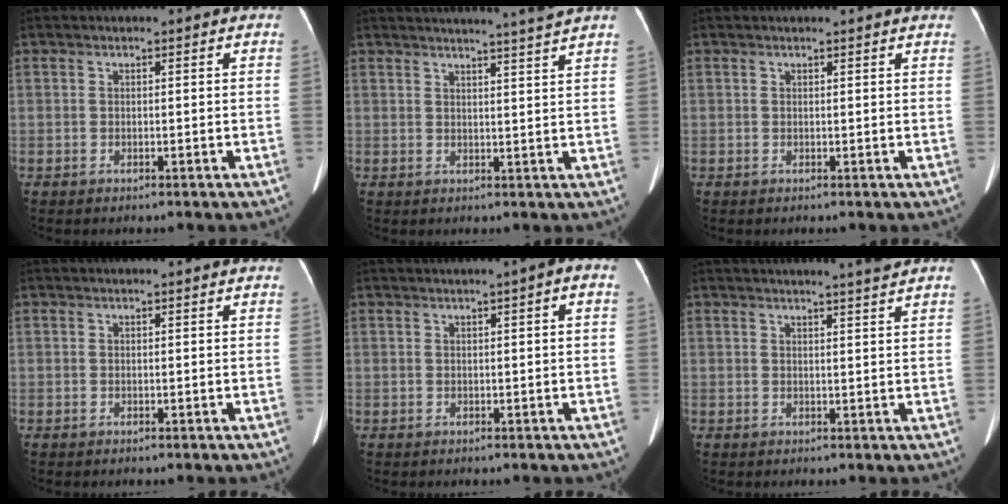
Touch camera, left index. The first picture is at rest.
{"total": 7.0, "force": [6.3, -2.0, 2.3], "torque": [-0.032, -0.015, 0.074]}
{"total": 1.8, "force": [1.8, -0.1, 0.4], "torque": [-0.012, 0.005, 0.015]}
{"total": 0.0}
{"total": 2.4, "force": [0.6, 0.2, 2.3], "torque": [-0.030, 0.010, 0.006]}
{"total": 3.6, "force": [3.2, -1.0, 1.4], "torque": [-0.021, -0.005, 0.039]}